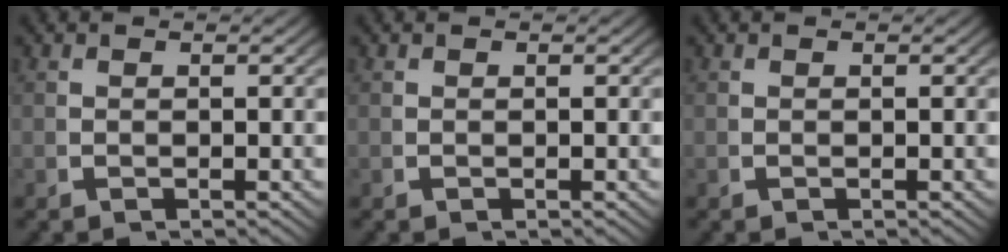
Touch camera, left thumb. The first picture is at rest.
{"total": 0.0}
{"total": 0.6, "force": [-0.1, 0.4, 0.4], "torque": [-0.006, -0.004, 0.001]}